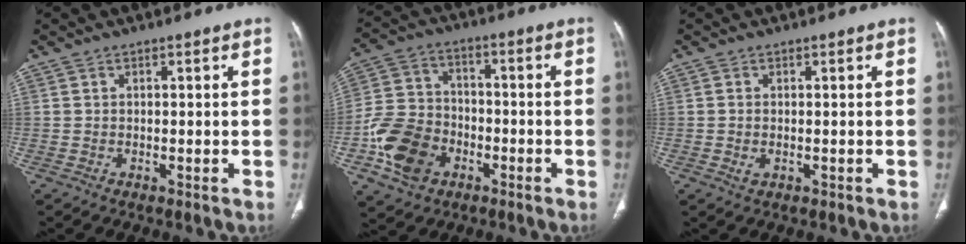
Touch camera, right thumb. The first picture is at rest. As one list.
[{"total": 13.4, "force": [-5.3, 10.1, 7.0], "torque": [-0.119, 0.026, -0.100]}, {"total": 1.6, "force": [-0.4, 1.0, 1.2], "torque": [-0.031, 0.000, -0.004]}]